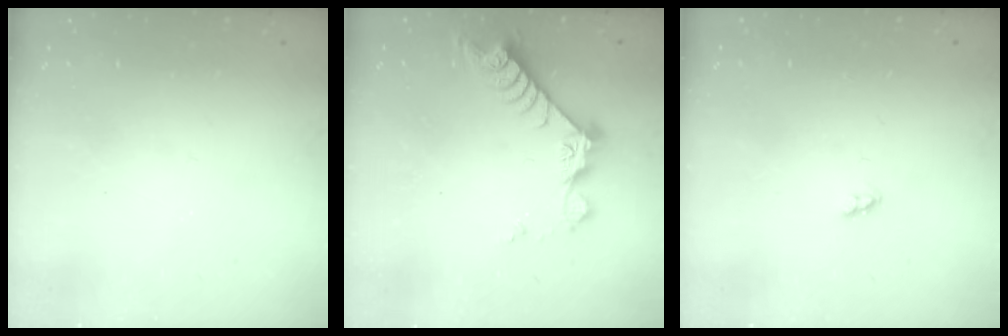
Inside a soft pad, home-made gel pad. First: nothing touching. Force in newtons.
{"total": 9.0, "press": 9.0, "slide": 0.6}
{"total": 2.4, "press": 2.4, "slide": 0.3}